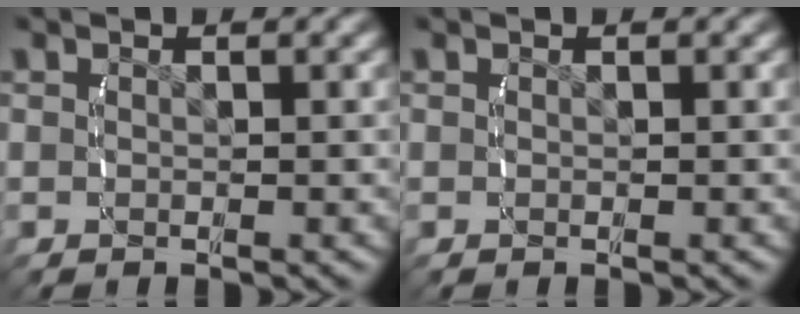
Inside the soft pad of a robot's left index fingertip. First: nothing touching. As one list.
[{"total": 0.0}]